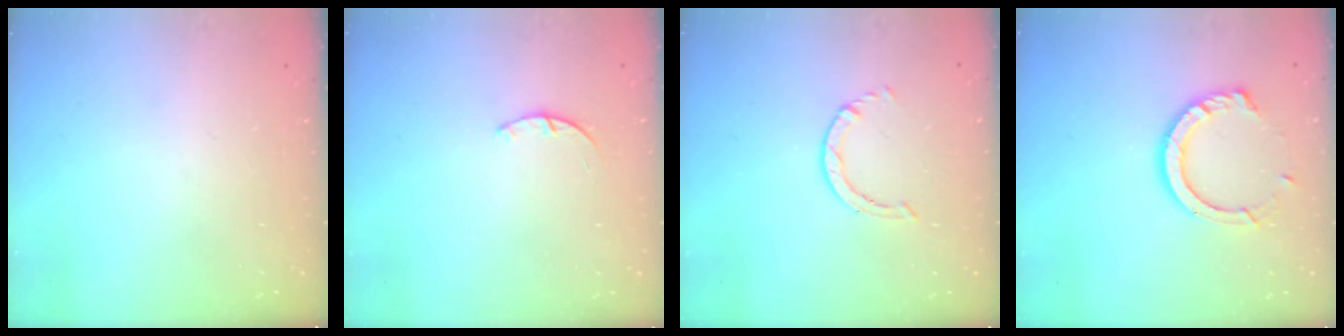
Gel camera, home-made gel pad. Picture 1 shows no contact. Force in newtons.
{"total": 1.4, "press": 1.4, "slide": 0.3}
{"total": 0.6, "press": 0.6, "slide": 0.1}
{"total": 11.2, "press": 11.2, "slide": 1.0}